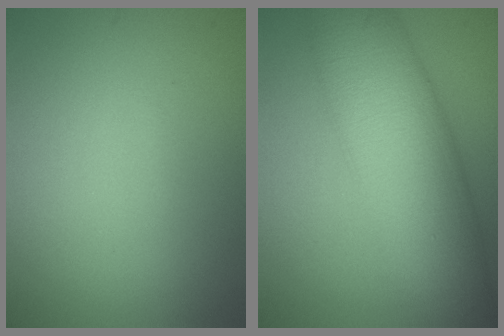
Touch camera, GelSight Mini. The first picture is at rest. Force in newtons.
{"total": 11.4, "press": 11.4, "slide": 0.2}